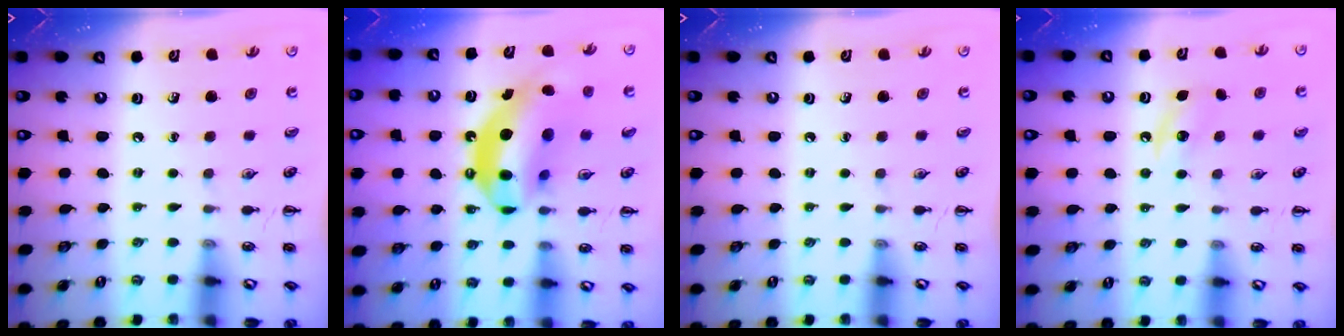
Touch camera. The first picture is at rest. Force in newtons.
{"total": 17.5, "press": 16.8, "slide": 4.8}
{"total": 0.0}
{"total": 6.4, "press": 6.2, "slide": 1.8}